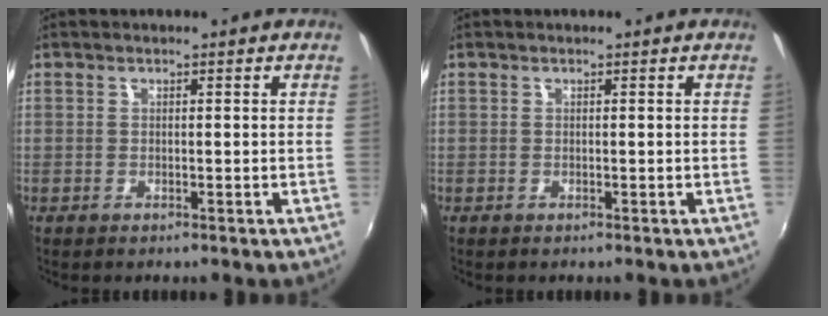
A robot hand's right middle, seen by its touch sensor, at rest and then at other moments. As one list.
[{"total": 0.0}]